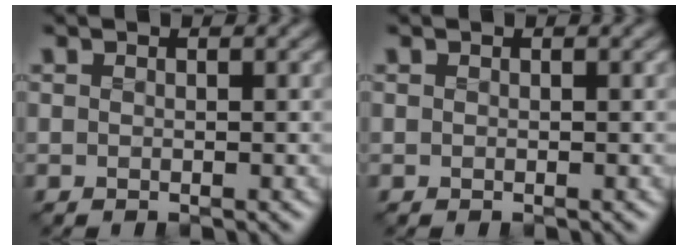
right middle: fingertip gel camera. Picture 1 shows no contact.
{"total": 0.0}